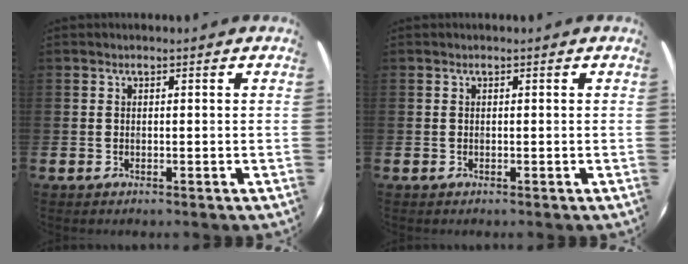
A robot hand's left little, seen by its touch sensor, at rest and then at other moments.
{"total": 0.0}